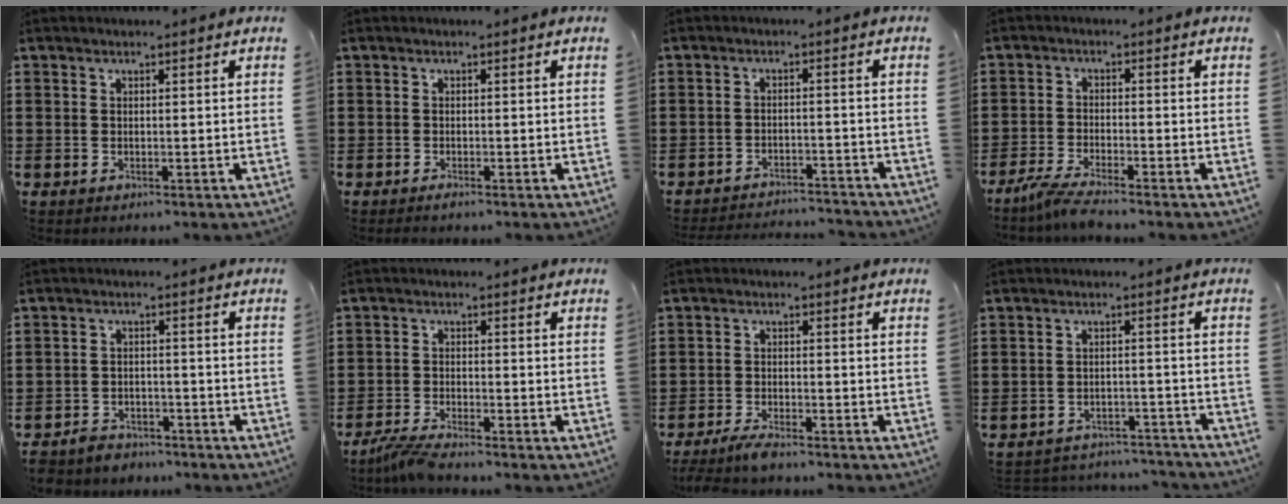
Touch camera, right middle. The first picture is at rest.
{"total": 0.6, "force": [-0.5, 0.1, 0.3], "torque": [-0.008, -0.005, -0.009]}
{"total": 3.1, "force": [-3.1, 0.2, 0.1], "torque": [-0.007, 0.001, -0.066]}
{"total": 3.5, "force": [-3.1, -0.2, 1.6], "torque": [-0.050, -0.013, -0.066]}
{"total": 3.1, "force": [-3.0, 0.8, 0.1], "torque": [-0.009, 0.003, -0.063]}
{"total": 3.3, "force": [-3.0, 0.0, 1.2], "torque": [-0.043, -0.009, -0.066]}
{"total": 2.7, "force": [-2.5, 0.1, 1.1], "torque": [-0.035, -0.003, -0.053]}
{"total": 3.4, "force": [-3.4, 0.5, 0.1], "torque": [-0.006, 0.003, -0.073]}